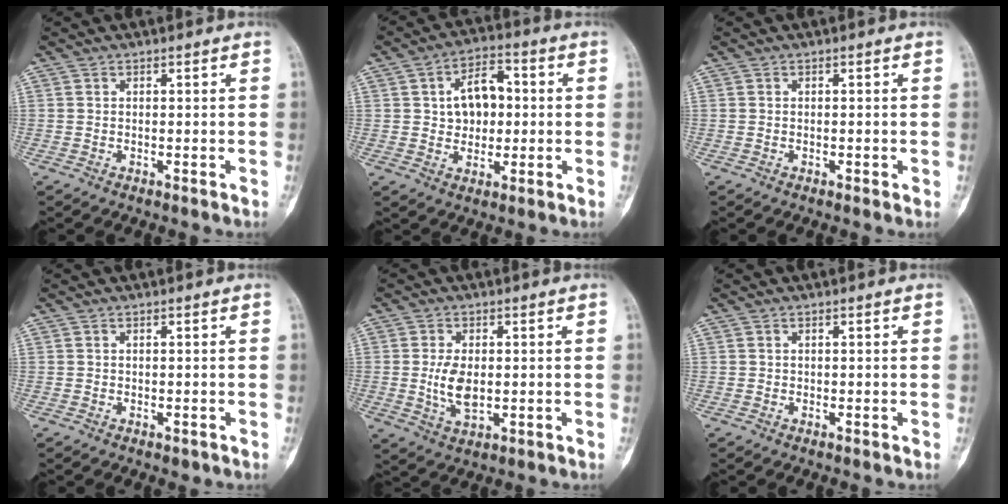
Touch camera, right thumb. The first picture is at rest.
{"total": 9.2, "force": [1.0, 6.3, 6.6], "torque": [-0.072, 0.015, 0.012]}
{"total": 0.9, "force": [-0.2, 0.4, 0.8], "torque": [-0.011, -0.001, -0.005]}
{"total": 0.7, "force": [-0.2, 0.5, 0.5], "torque": [-0.001, 0.000, 0.000]}
{"total": 6.1, "force": [-0.1, 3.4, 5.0], "torque": [-0.097, -0.008, 0.004]}
{"total": 0.0}